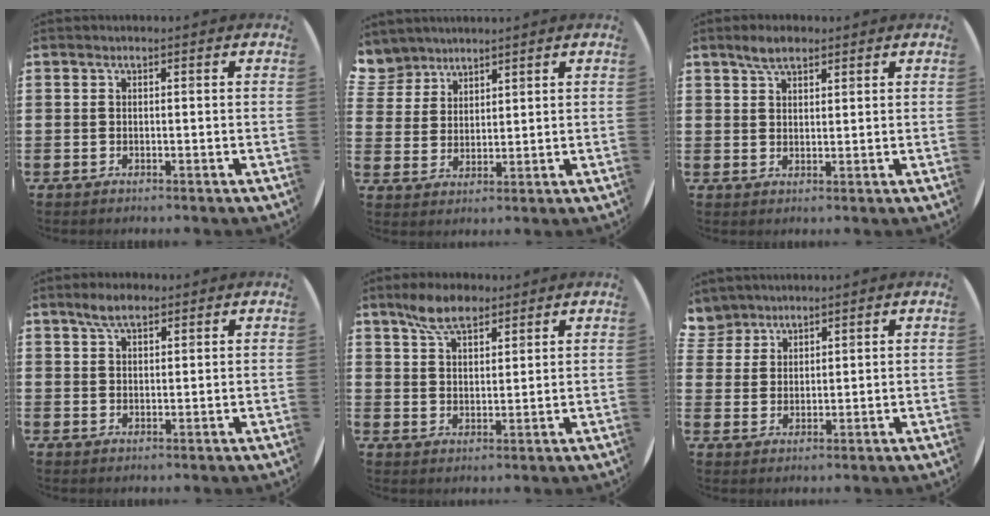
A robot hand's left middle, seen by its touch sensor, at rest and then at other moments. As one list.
[{"total": 4.5, "force": [4.1, 2.0, -0.4], "torque": [-0.007, -0.012, 0.079]}, {"total": 3.4, "force": [2.7, 1.4, 1.5], "torque": [-0.024, 0.005, 0.048]}, {"total": 3.5, "force": [2.7, 1.3, 1.8], "torque": [-0.032, 0.005, 0.048]}, {"total": 6.3, "force": [5.0, 2.6, 2.9], "torque": [-0.061, -0.003, 0.090]}, {"total": 4.1, "force": [3.7, 1.8, -0.4], "torque": [-0.006, -0.009, 0.072]}]